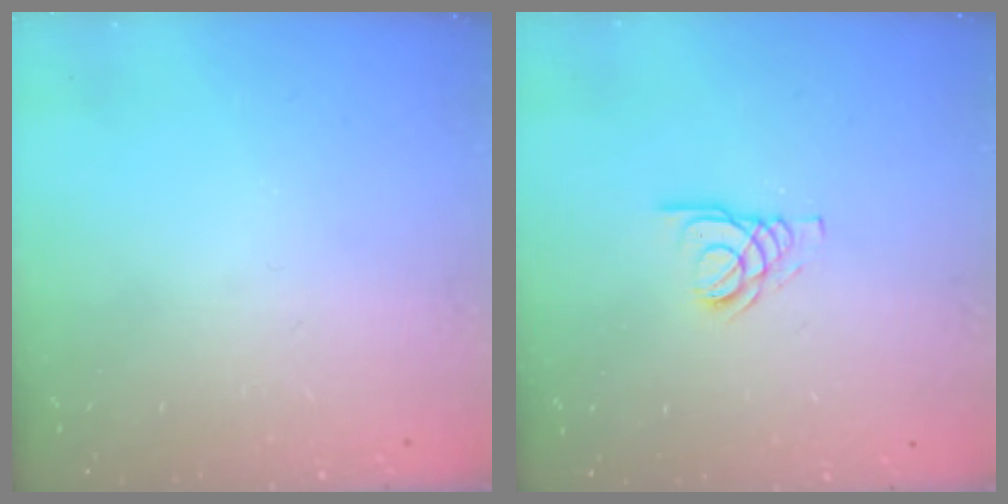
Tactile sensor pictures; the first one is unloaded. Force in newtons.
{"total": 2.8, "press": 2.8, "slide": 0.3}